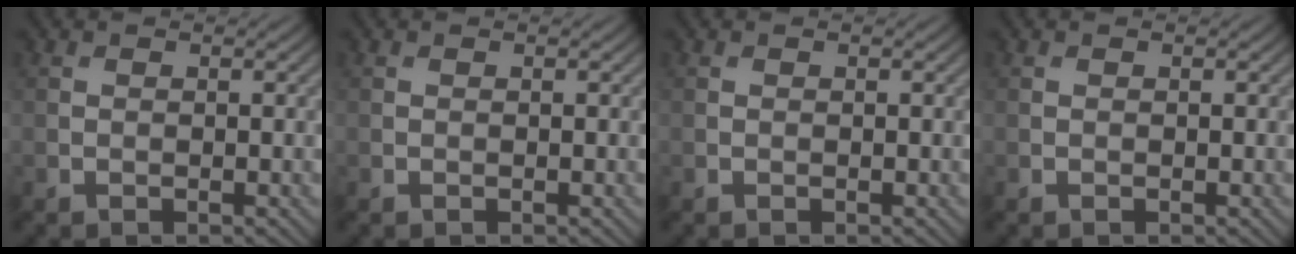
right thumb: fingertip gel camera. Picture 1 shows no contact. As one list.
[{"total": 0.0}, {"total": 0.0}, {"total": 0.0}]